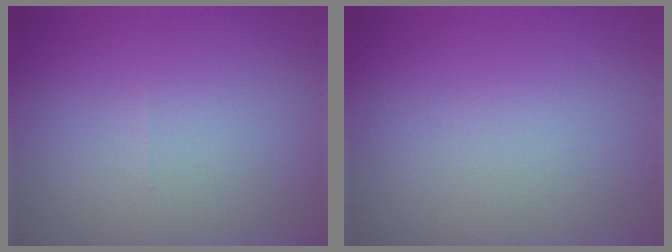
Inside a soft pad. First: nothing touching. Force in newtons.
{"total": 0.0}